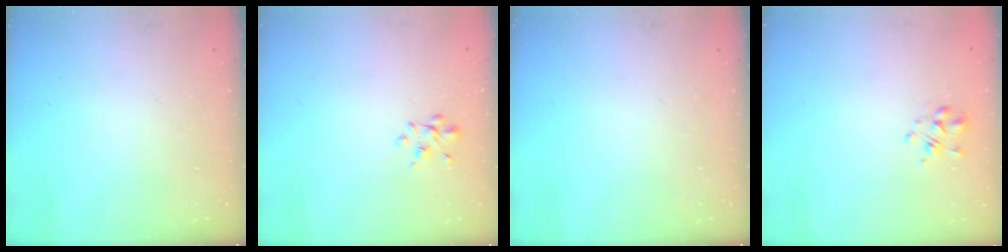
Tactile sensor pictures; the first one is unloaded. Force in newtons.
{"total": 2.2, "press": 2.1, "slide": 0.7}
{"total": 0.0}
{"total": 2.2, "press": 2.1, "slide": 0.6}